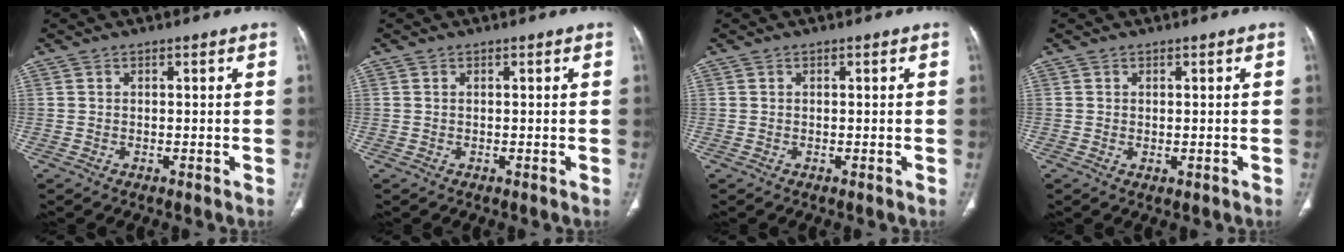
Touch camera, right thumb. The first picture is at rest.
{"total": 0.0}
{"total": 0.0}
{"total": 0.9, "force": [-0.1, 0.5, 0.7], "torque": [-0.013, -0.002, 0.002]}